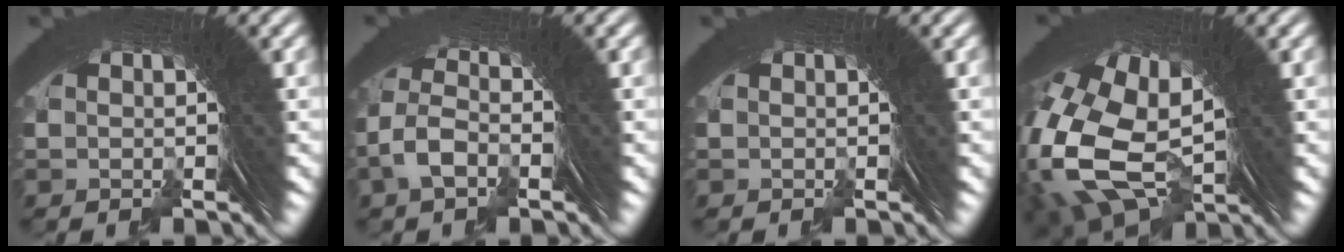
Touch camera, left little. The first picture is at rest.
{"total": 2.5, "force": [-1.0, 1.4, 1.7], "torque": [-0.028, 0.006, -0.023]}
{"total": 0.0}
{"total": 14.8, "force": [-0.7, 11.1, 9.8], "torque": [-0.229, -0.058, 0.008]}